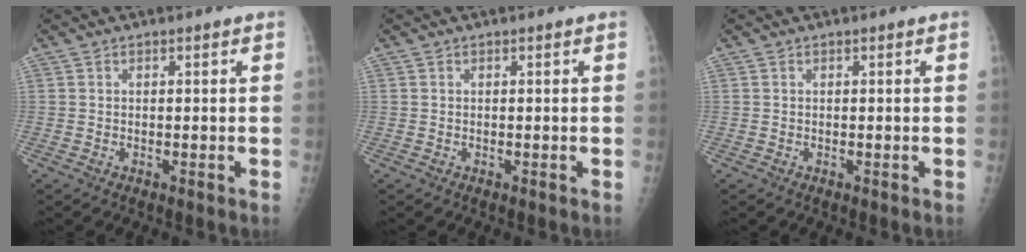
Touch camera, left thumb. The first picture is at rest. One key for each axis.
{"total": 0.0}
{"total": 0.0}